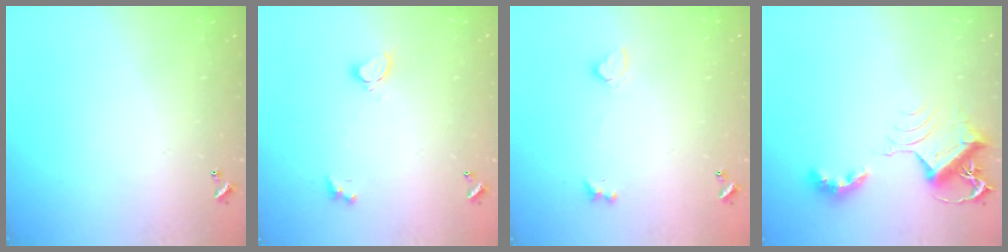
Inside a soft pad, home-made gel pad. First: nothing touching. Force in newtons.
{"total": 2.2, "press": 2.0, "slide": 0.9}
{"total": 1.8, "press": 1.8, "slide": 0.5}
{"total": 9.7, "press": 9.6, "slide": 1.1}